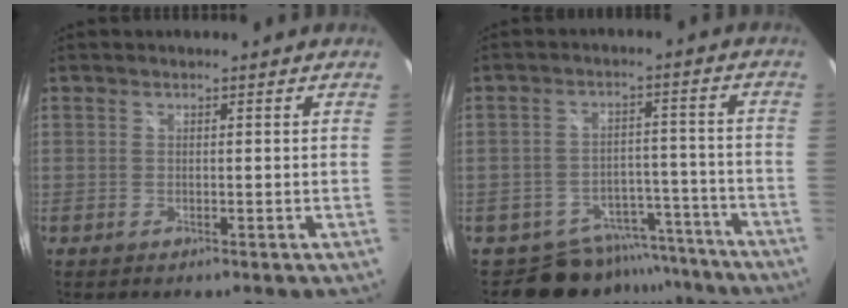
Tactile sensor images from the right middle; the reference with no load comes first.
{"total": 12.0, "force": [-10.4, 5.9, 1.2], "torque": [-0.020, 0.038, -0.133]}